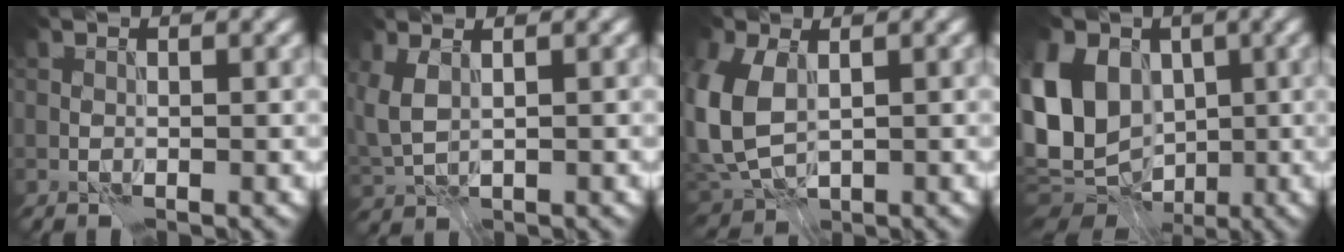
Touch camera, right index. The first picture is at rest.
{"total": 3.3, "force": [1.1, 1.8, 2.6], "torque": [-0.065, 0.004, 0.031]}
{"total": 7.2, "force": [0.6, 4.6, 5.5], "torque": [-0.149, -0.006, 0.013]}
{"total": 15.4, "force": [0.8, 12.6, 8.8], "torque": [-0.207, 0.022, -0.007]}